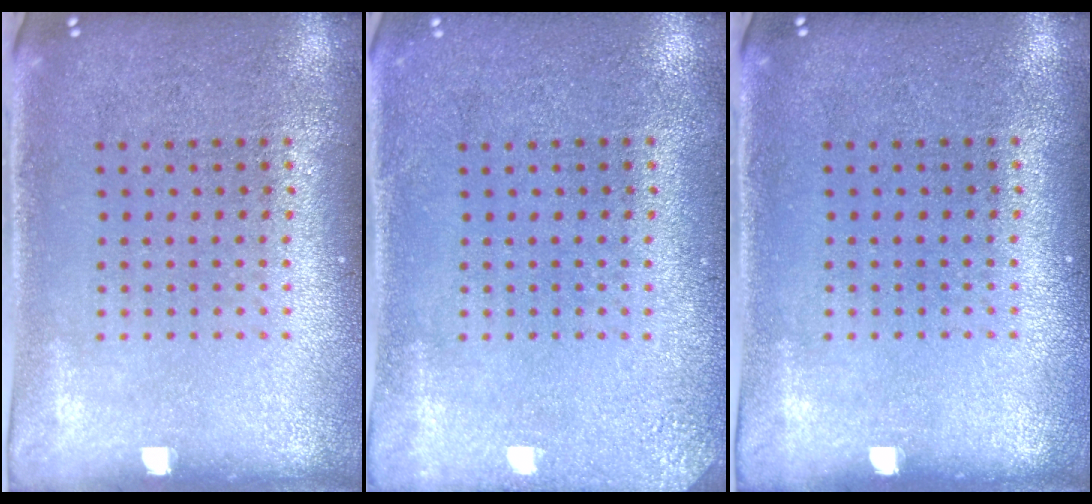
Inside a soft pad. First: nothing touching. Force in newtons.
{"total": 1.9, "press": 1.9, "slide": 0.2}
{"total": 0.0}